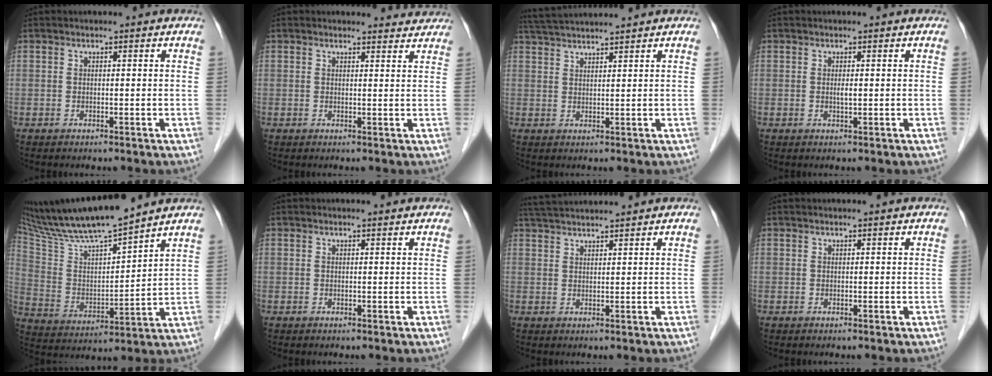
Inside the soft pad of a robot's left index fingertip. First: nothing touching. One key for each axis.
{"total": 3.8, "fx": 3.7, "fy": 0.7, "fz": -0.1, "tx": 0.000, "ty": -0.003, "tz": 0.031}
{"total": 7.6, "fx": 7.1, "fy": -0.6, "fz": 2.7, "tx": -0.051, "ty": 0.034, "tz": 0.121}
{"total": 0.8, "fx": 0.2, "fy": 0.1, "fz": 0.7, "tx": -0.018, "ty": -0.002, "tz": 0.003}
{"total": 16.7, "fx": 14.9, "fy": 0.0, "fz": 7.5, "tx": -0.146, "ty": 0.005, "tz": 0.276}
{"total": 0.9, "fx": 0.9, "fy": 0.0, "fz": 0.1, "tx": -0.009, "ty": 0.001, "tz": 0.010}
{"total": 7.0, "fx": 6.6, "fy": -0.3, "fz": 2.5, "tx": -0.046, "ty": 0.036, "tz": 0.111}
{"total": 0.6, "fx": 0.5, "fy": 0.0, "fz": 0.2, "tx": -0.003, "ty": 0.009, "tz": 0.011}